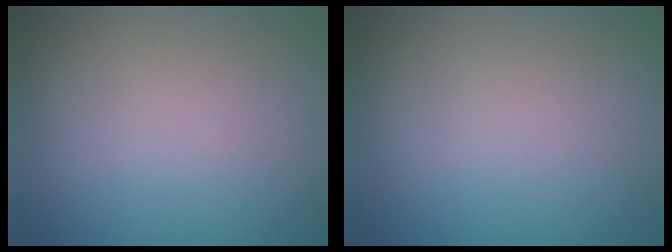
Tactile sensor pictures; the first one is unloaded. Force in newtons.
{"total": 0.0}